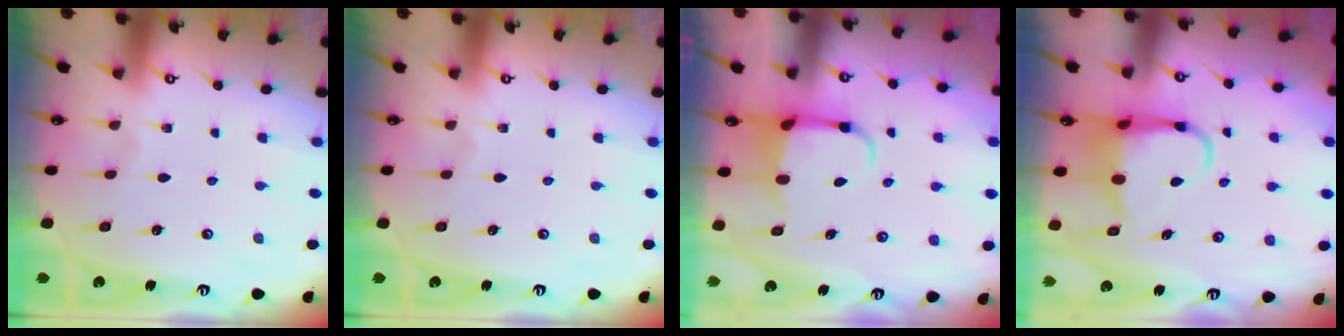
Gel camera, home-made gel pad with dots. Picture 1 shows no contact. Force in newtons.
{"total": 0.0}
{"total": 3.8, "press": 3.7, "slide": 1.0}
{"total": 6.6, "press": 6.5, "slide": 1.2}